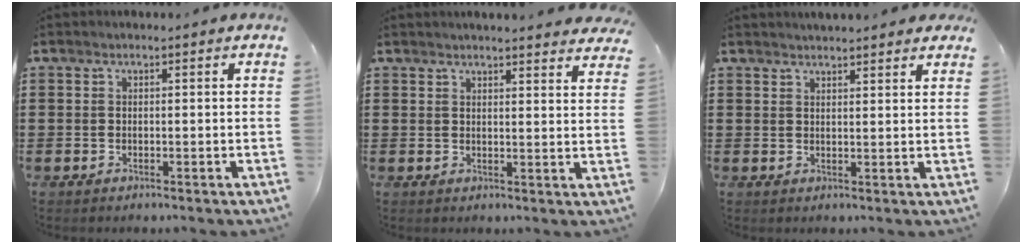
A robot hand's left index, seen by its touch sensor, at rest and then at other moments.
{"total": 2.8, "force": [2.8, -0.3, 0.3], "torque": [-0.007, -0.012, 0.051]}
{"total": 2.3, "force": [2.2, 0.1, 0.3], "torque": [-0.011, -0.001, 0.043]}